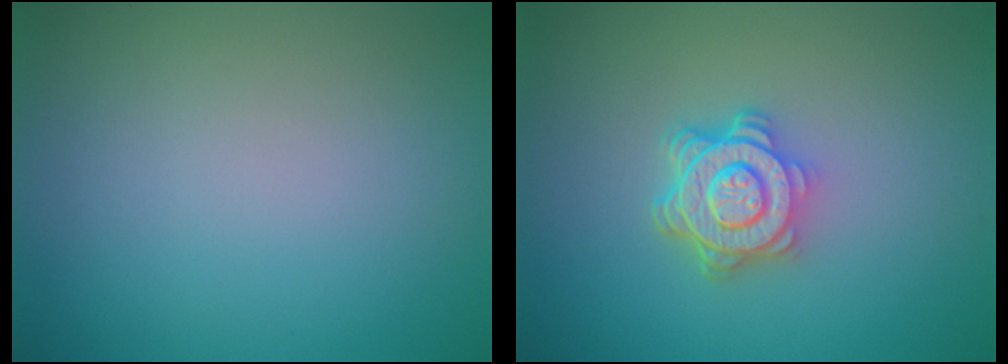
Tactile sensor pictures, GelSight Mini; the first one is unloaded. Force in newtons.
{"total": 4.7, "press": 3.6, "slide": 2.9}